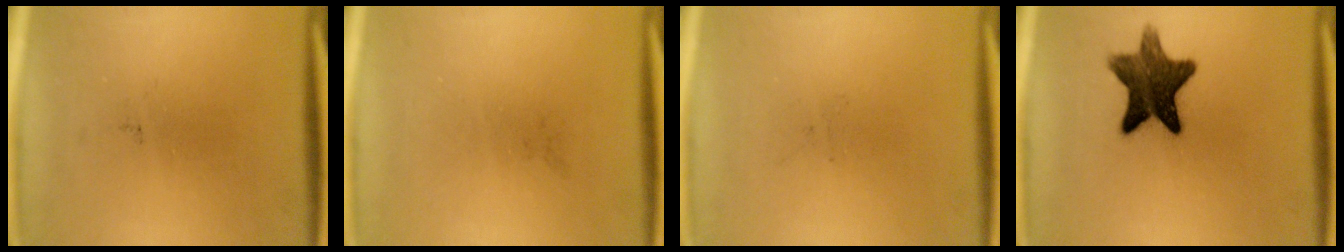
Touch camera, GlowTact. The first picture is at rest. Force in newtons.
{"total": 0.0}
{"total": 0.0}
{"total": 11.6}